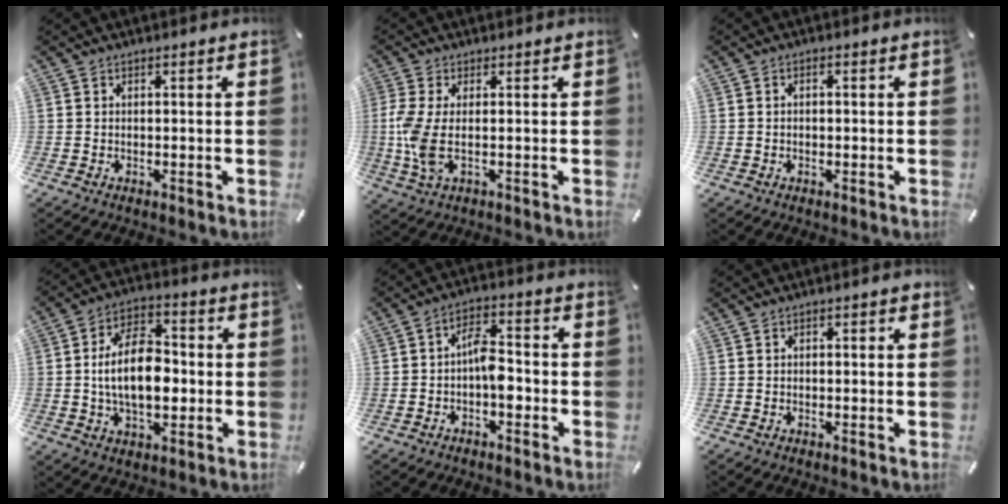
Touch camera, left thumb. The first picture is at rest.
{"total": 7.3, "force": [-0.1, 2.8, 6.8], "torque": [-0.159, -0.018, -0.004]}
{"total": 1.2, "force": [-0.2, 0.8, 0.9], "torque": [-0.018, 0.004, -0.006]}
{"total": 14.5, "force": [-0.8, 8.9, 11.4], "torque": [-0.213, 0.003, -0.017]}
{"total": 7.2, "force": [-2.2, 4.0, 5.6], "torque": [-0.089, 0.019, -0.039]}
{"total": 1.0, "force": [-0.2, 0.6, 0.8], "torque": [-0.013, 0.002, -0.005]}